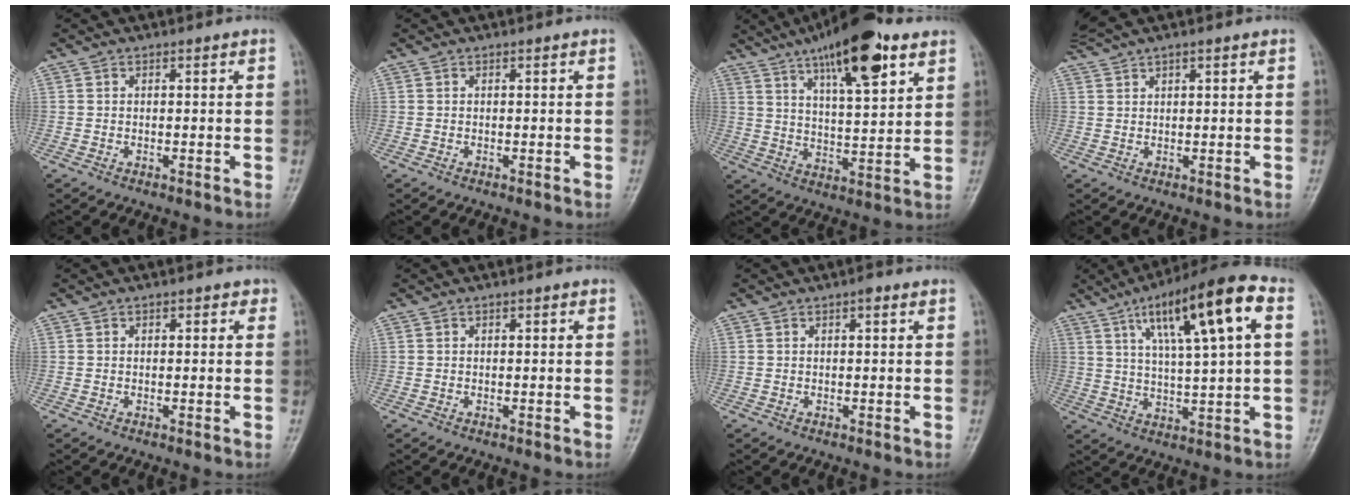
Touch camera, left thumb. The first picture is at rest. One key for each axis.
{"total": 0.0}
{"total": 18.2, "fx": 10.3, "fy": 5.6, "fz": 13.9, "tx": -0.195, "ty": -0.034, "tz": 0.166}
{"total": 3.2, "fx": 2.5, "fy": 0.2, "fz": 1.9, "tx": -0.045, "ty": 0.016, "tz": 0.054}
{"total": 2.2, "fx": 0.9, "fy": 1.3, "fz": 1.5, "tx": -0.007, "ty": 0.002, "tz": 0.008}
{"total": 1.0, "fx": 0.3, "fy": 0.4, "fz": 0.8, "tx": -0.009, "ty": 0.003, "tz": 0.004}
{"total": 1.3, "fx": 0.6, "fy": 0.4, "fz": 1.0, "tx": -0.013, "ty": 0.002, "tz": 0.005}
{"total": 17.7, "fx": 6.7, "fy": 3.6, "fz": 16.0, "tx": -0.256, "ty": 0.007, "tz": 0.108}